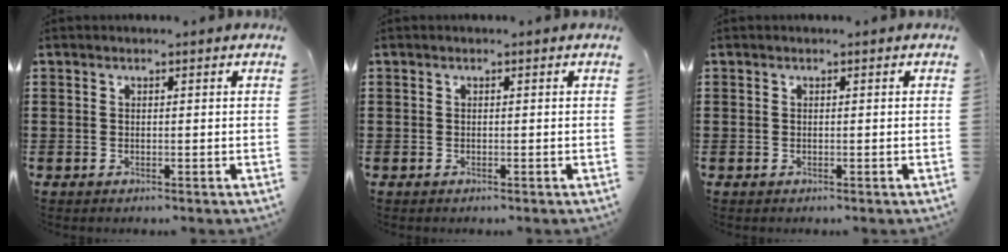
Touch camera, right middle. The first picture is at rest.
{"total": 0.0}
{"total": 0.0}